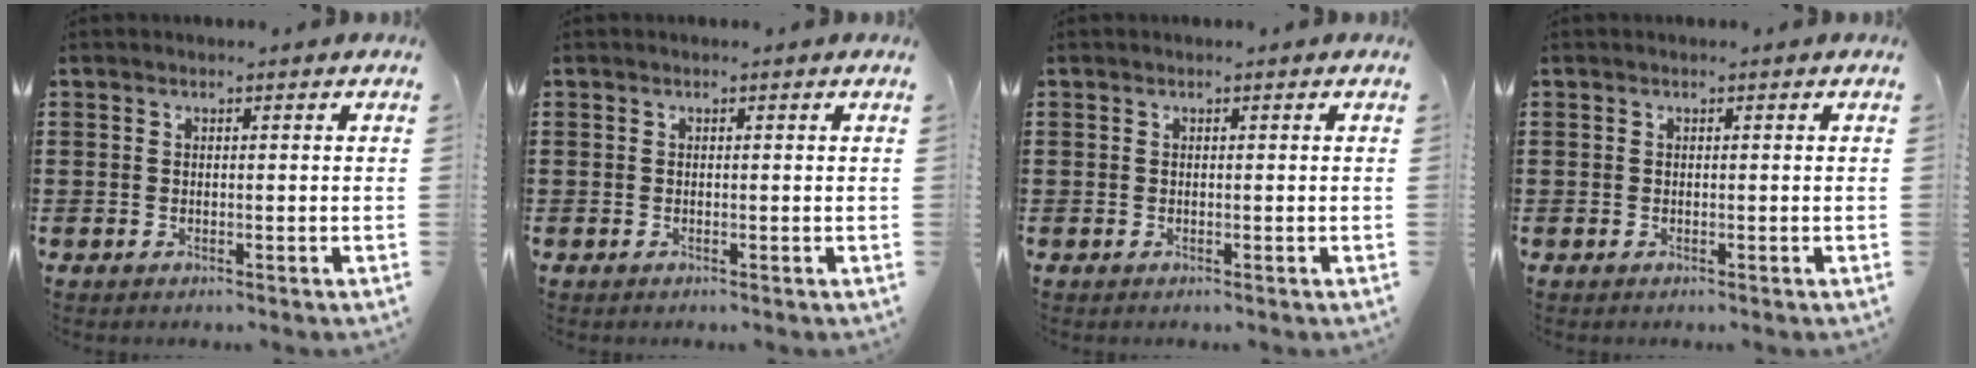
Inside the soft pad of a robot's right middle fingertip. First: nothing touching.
{"total": 0.0}
{"total": 0.0}
{"total": 0.0}